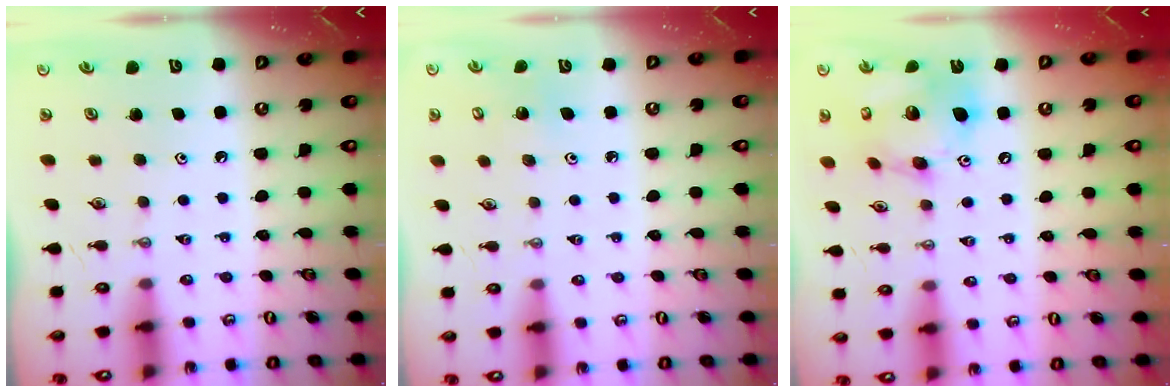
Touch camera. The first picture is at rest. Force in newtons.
{"total": 2.8, "press": 2.8, "slide": 0.2}
{"total": 17.8, "press": 17.5, "slide": 3.2}